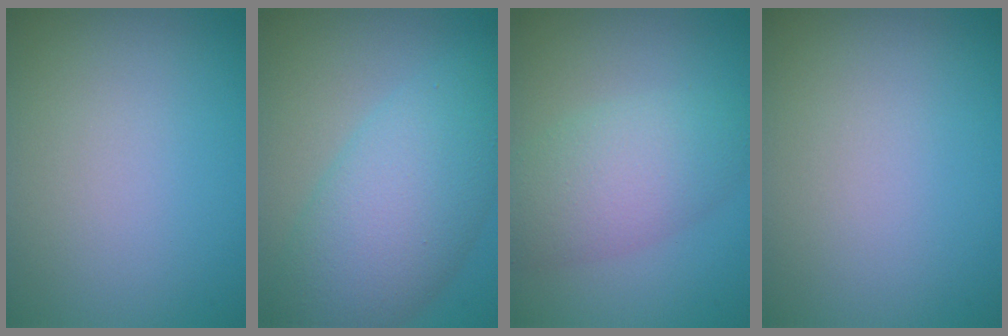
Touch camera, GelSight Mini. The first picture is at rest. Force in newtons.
{"total": 7.9, "press": 7.9, "slide": 0.2}
{"total": 5.1, "press": 5.1, "slide": 0.3}
{"total": 0.0}